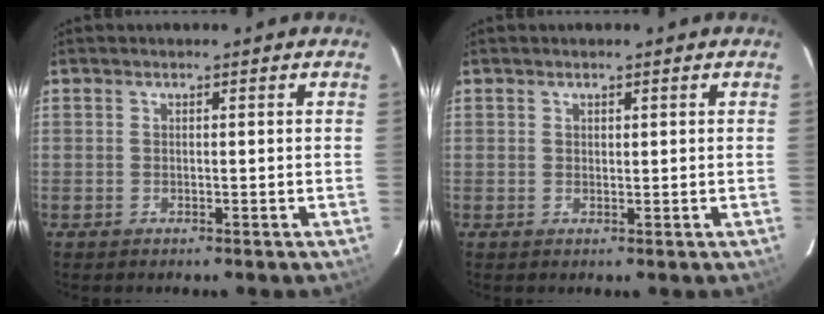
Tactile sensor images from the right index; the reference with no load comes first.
{"total": 0.6, "force": [0.4, 0.4, 0.2], "torque": [-0.004, 0.002, 0.008]}